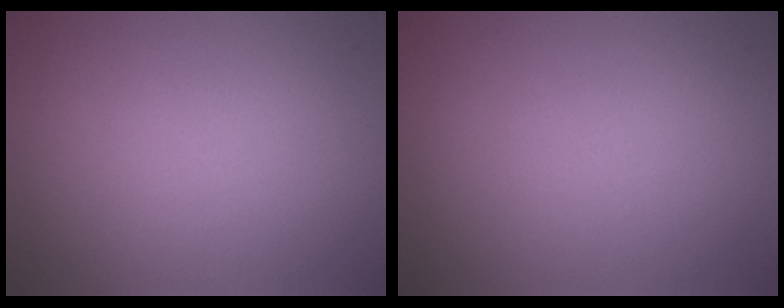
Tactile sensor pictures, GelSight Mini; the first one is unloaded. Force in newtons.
{"total": 0.0}